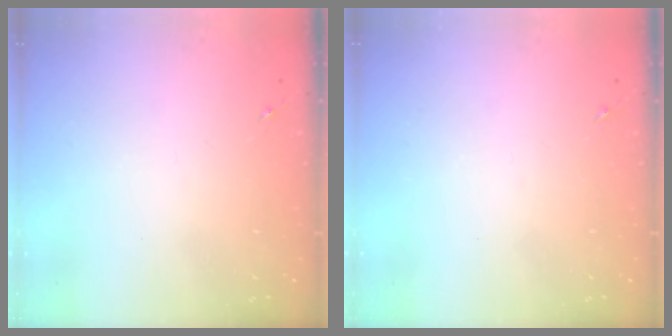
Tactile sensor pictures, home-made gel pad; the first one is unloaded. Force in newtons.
{"total": 0.0}